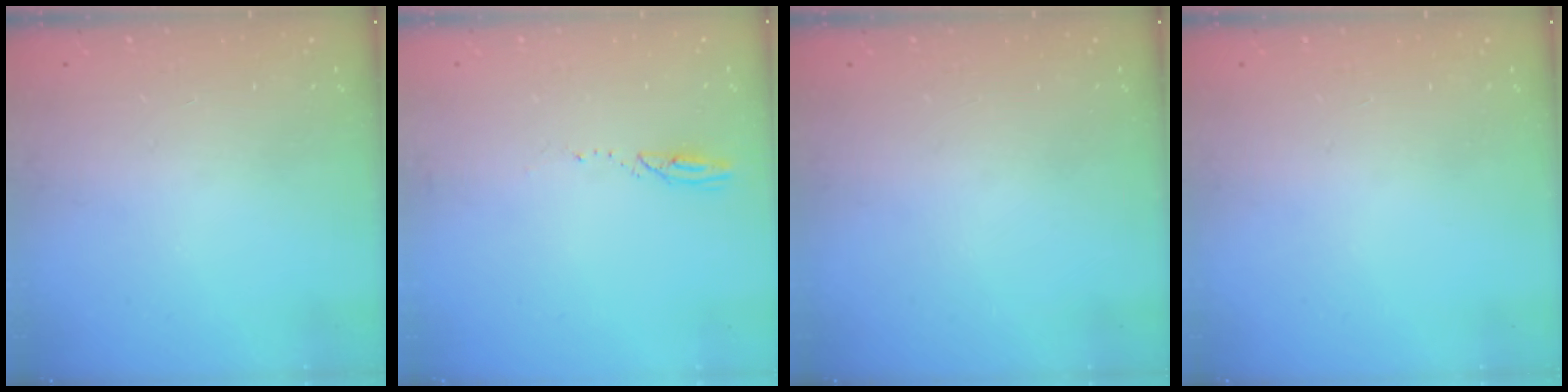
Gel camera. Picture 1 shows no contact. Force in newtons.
{"total": 2.4, "press": 2.4, "slide": 0.3}
{"total": 0.0}
{"total": 0.0}